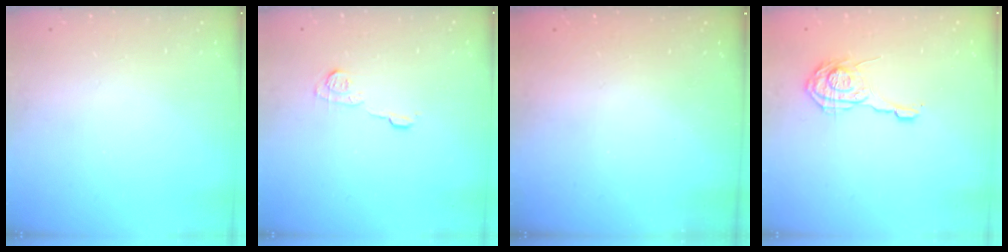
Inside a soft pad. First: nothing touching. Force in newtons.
{"total": 7.4, "press": 7.3, "slide": 0.6}
{"total": 2.3, "press": 2.2, "slide": 0.8}
{"total": 11.0, "press": 11.0, "slide": 0.5}